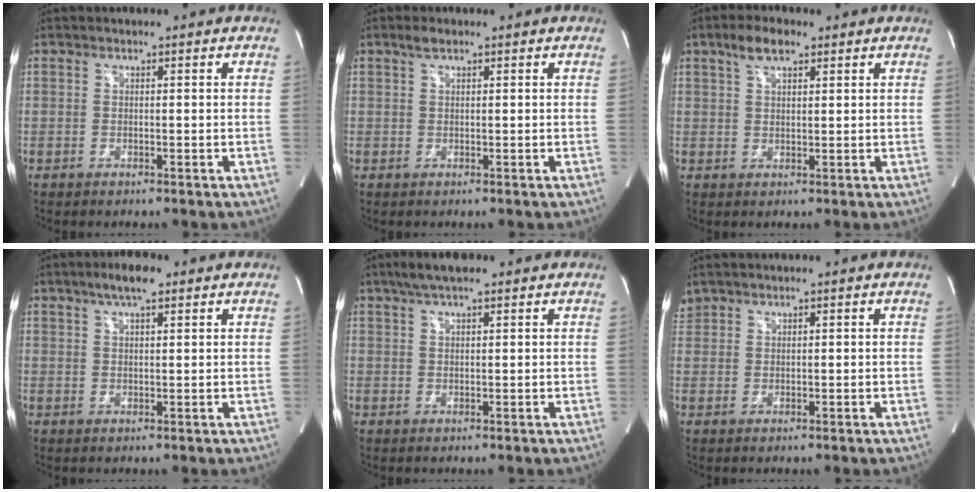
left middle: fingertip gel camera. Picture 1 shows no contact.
{"total": 1.5, "force": [1.0, 0.6, 0.9], "torque": [-0.017, 0.009, 0.018]}
{"total": 4.4, "force": [2.8, 1.9, 2.9], "torque": [-0.058, 0.013, 0.054]}
{"total": 4.7, "force": [3.1, 1.0, 3.4], "torque": [-0.063, 0.012, 0.051]}
{"total": 5.1, "force": [3.7, 1.1, 3.4], "torque": [-0.068, 0.022, 0.065]}
{"total": 1.9, "force": [1.8, 0.7, 0.0], "torque": [-0.006, 0.017, 0.039]}